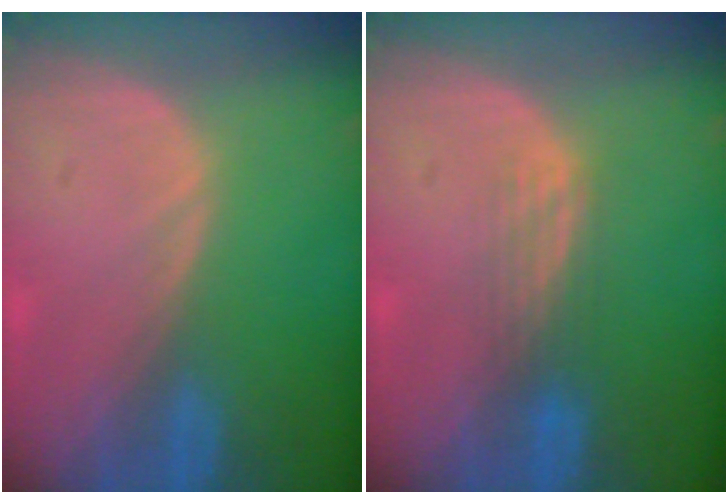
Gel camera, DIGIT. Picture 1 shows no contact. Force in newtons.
{"total": 2.8, "press": 2.5, "slide": 1.3}